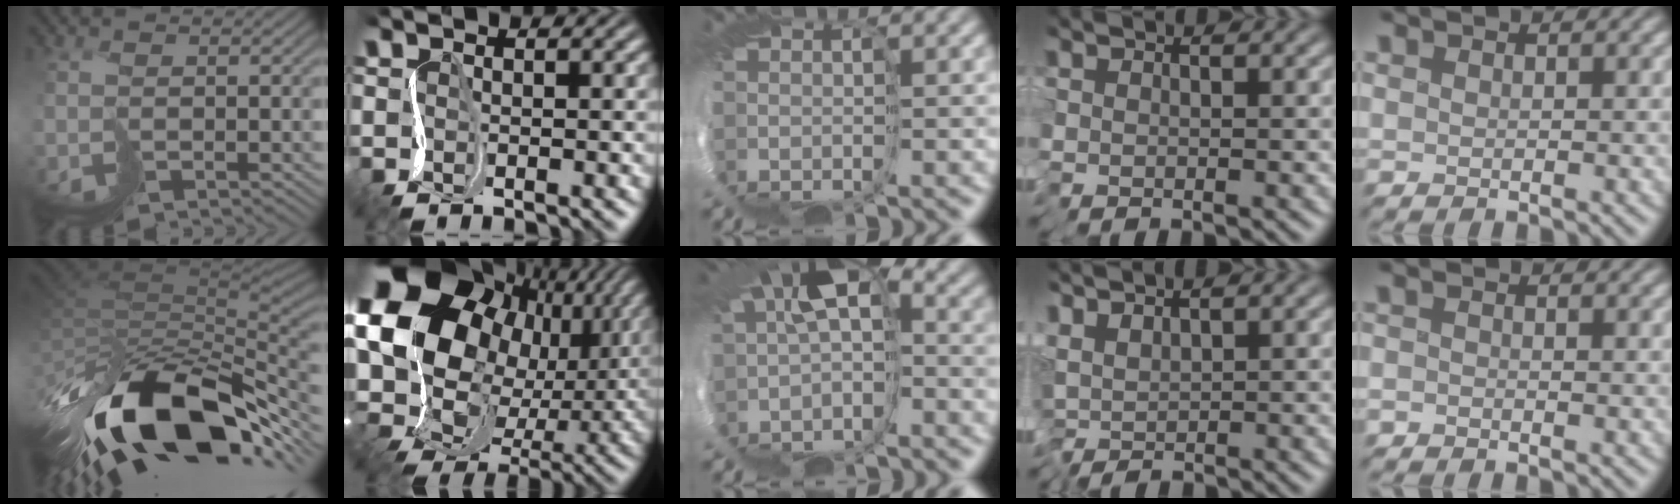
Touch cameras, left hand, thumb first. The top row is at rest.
{"thumb": {"total": 15.2, "force": [-6.6, 6.6, 12.0], "torque": [-0.223, -0.026, -0.086]}, "index": {"total": 21.0, "force": [5.5, 17.0, 11.0], "torque": [-0.234, 0.012, 0.091]}, "middle": {"total": 5.8, "force": [-0.7, 2.0, 5.4], "torque": [-0.087, -0.010, -0.006]}, "ring": {"total": 1.7, "force": [0.5, -0.1, 1.6], "torque": [-0.030, 0.010, 0.003]}, "little": {"total": 0.8, "force": [-0.8, -0.1, 0.0], "torque": [-0.005, -0.001, -0.014]}}